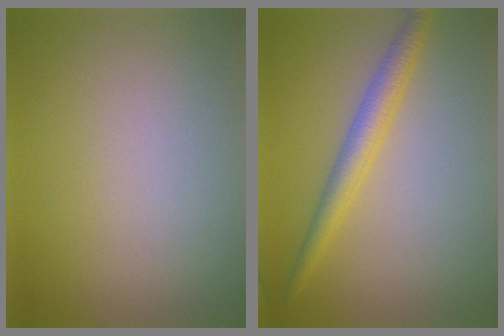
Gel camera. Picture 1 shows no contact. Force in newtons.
{"total": 3.0, "press": 3.0, "slide": 0.2}